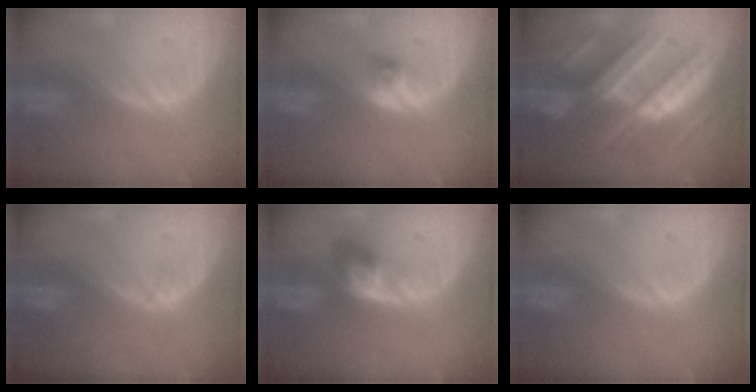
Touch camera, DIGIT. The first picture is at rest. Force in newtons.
{"total": 2.0, "press": 2.0, "slide": 0.3}
{"total": 11.3, "press": 11.2, "slide": 1.1}
{"total": 0.5, "press": 0.5, "slide": 0.1}
{"total": 3.8, "press": 3.8, "slide": 0.2}
{"total": 0.0}